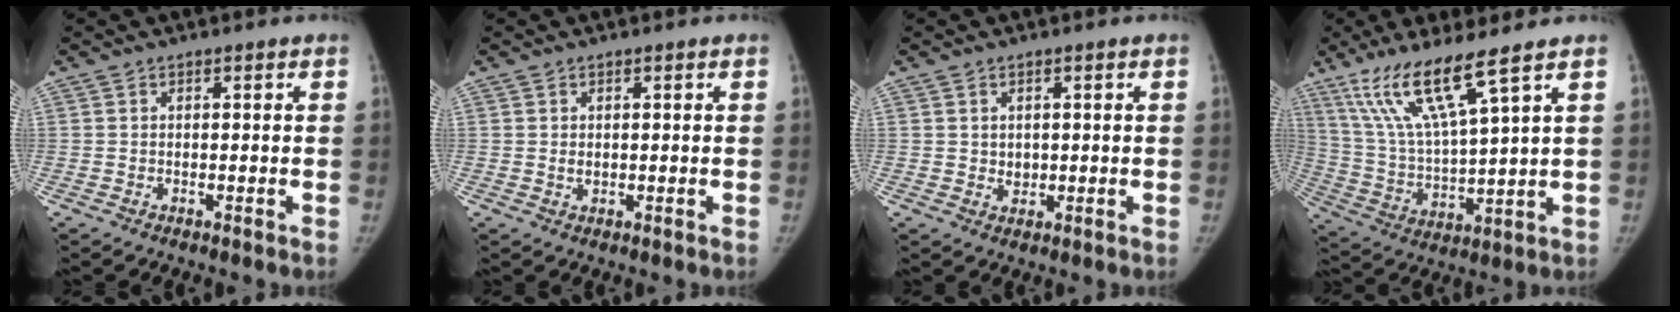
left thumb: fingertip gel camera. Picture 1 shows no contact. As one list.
[{"total": 1.1, "force": [0.1, 0.8, 0.7], "torque": [-0.008, -0.002, 0.006]}, {"total": 1.9, "force": [0.4, 1.6, 0.8], "torque": [-0.006, -0.005, 0.011]}, {"total": 14.2, "force": [9.2, 1.5, 10.8], "torque": [-0.219, -0.043, 0.192]}]